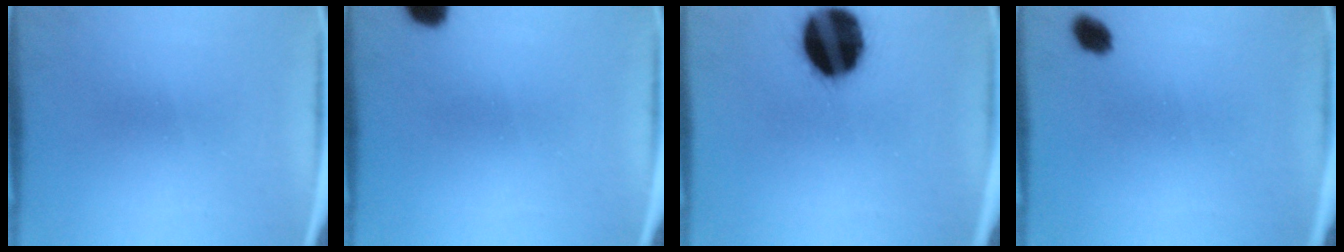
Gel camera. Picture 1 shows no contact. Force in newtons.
{"total": 5.7}
{"total": 19.8}
{"total": 2.8}